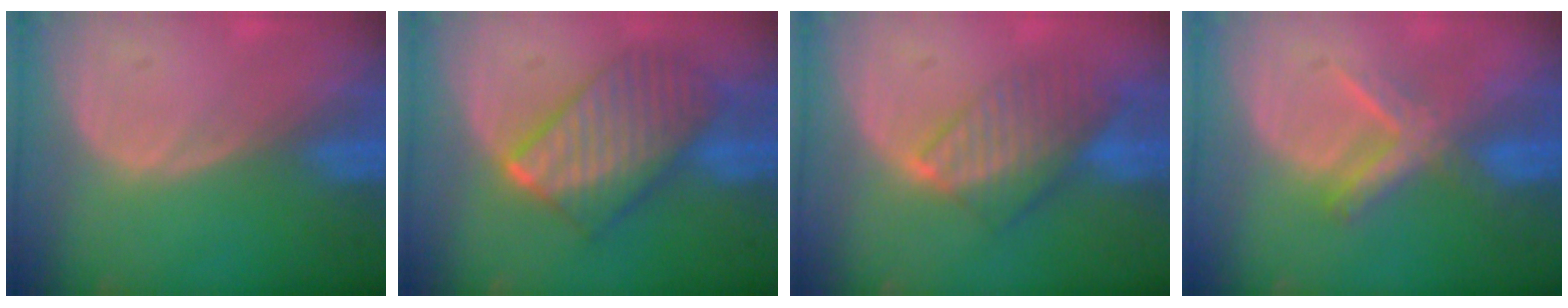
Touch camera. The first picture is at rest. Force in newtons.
{"total": 10.0, "press": 9.9, "slide": 0.8}
{"total": 8.3, "press": 7.1, "slide": 4.3}
{"total": 5.6, "press": 5.6, "slide": 0.1}